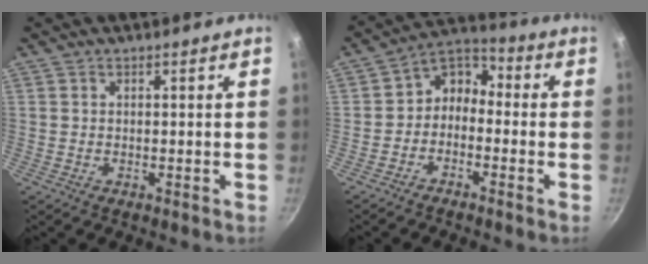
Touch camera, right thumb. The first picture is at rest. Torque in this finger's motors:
{"motor_torque": [-0.22, -0.40, -0.12, -0.05, 0.02]}